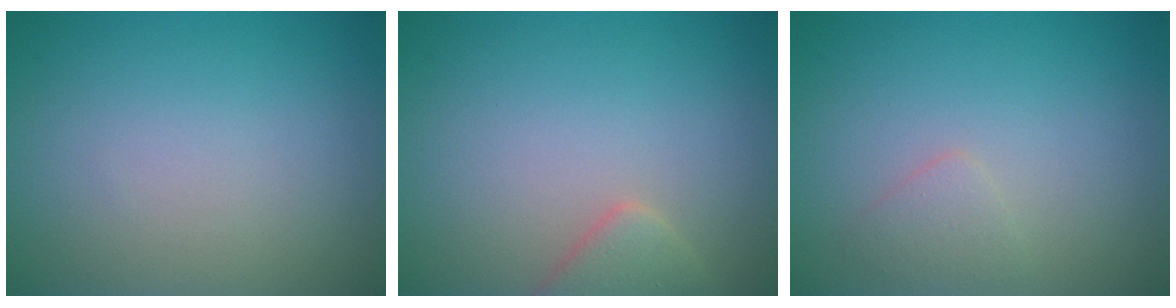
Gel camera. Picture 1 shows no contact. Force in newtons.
{"total": 2.3, "press": 2.3, "slide": 0.2}
{"total": 1.2, "press": 1.2, "slide": 0.0}